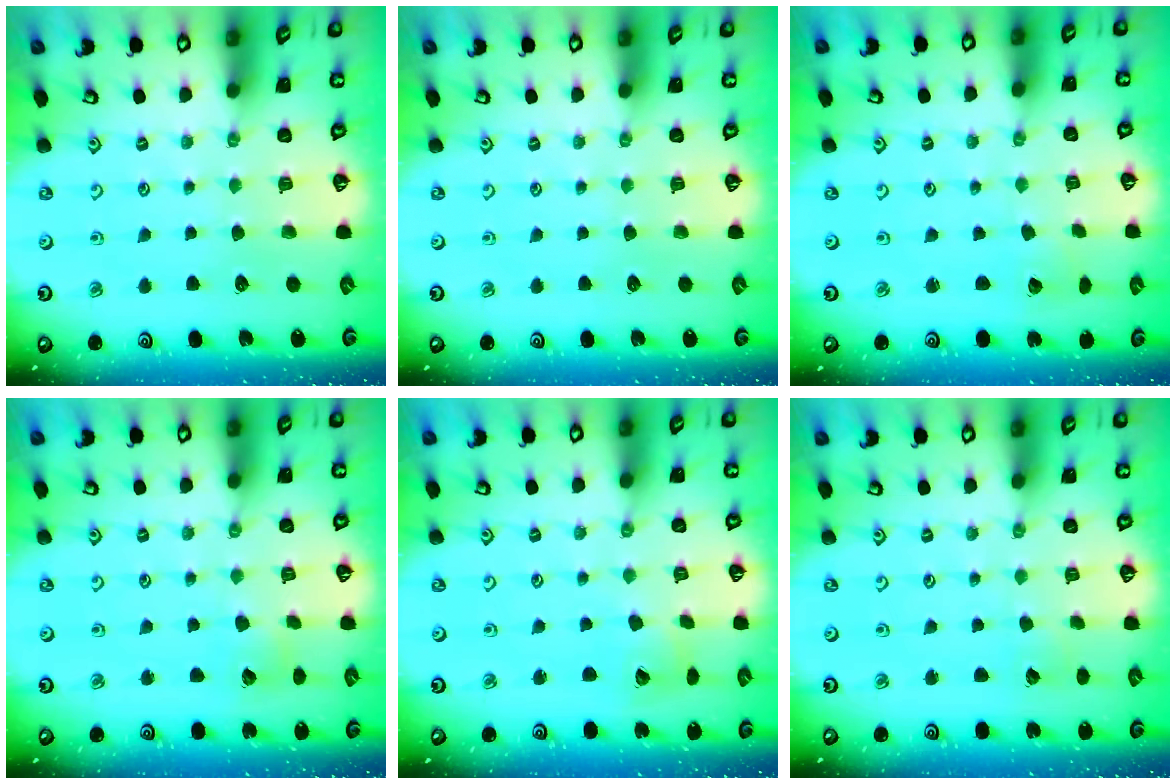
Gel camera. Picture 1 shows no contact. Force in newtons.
{"total": 0.0}
{"total": 1.3, "press": 1.3, "slide": 0.0}
{"total": 3.5, "press": 3.5, "slide": 0.3}
{"total": 6.4, "press": 6.4, "slide": 0.9}
{"total": 2.0, "press": 2.0, "slide": 0.1}